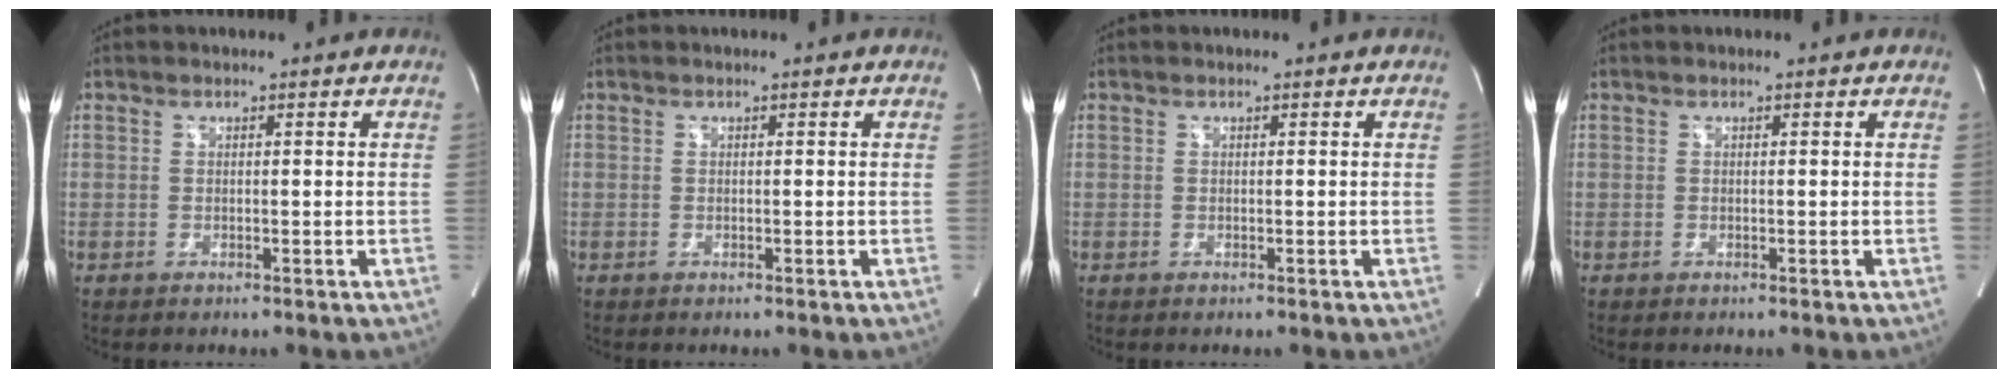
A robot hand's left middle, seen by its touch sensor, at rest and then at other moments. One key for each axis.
{"total": 0.0}
{"total": 0.0}
{"total": 0.0}